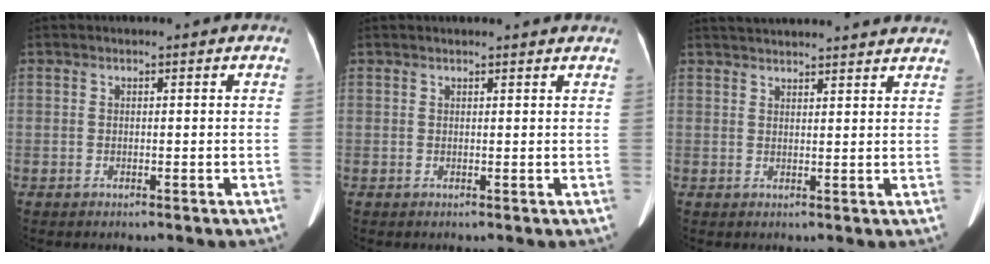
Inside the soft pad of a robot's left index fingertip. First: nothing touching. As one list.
[{"total": 4.9, "force": [4.7, 0.5, 1.4], "torque": [-0.015, 0.023, 0.046]}, {"total": 16.3, "force": [15.5, 1.4, 5.0], "torque": [-0.075, 0.031, 0.202]}]